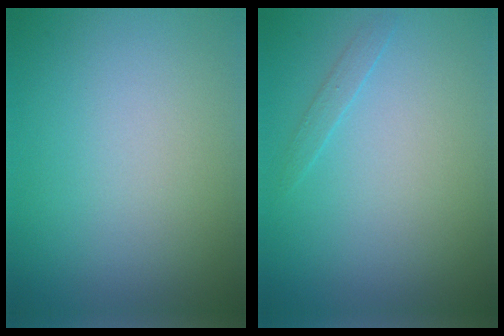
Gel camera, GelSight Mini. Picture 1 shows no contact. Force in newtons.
{"total": 0.8, "press": 0.8, "slide": 0.1}